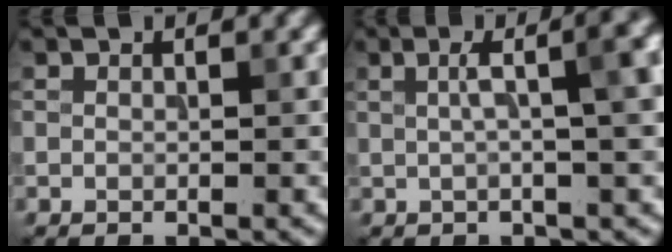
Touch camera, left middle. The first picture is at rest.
{"total": 6.7, "force": [1.5, 2.3, 6.2], "torque": [-0.063, 0.026, 0.017]}